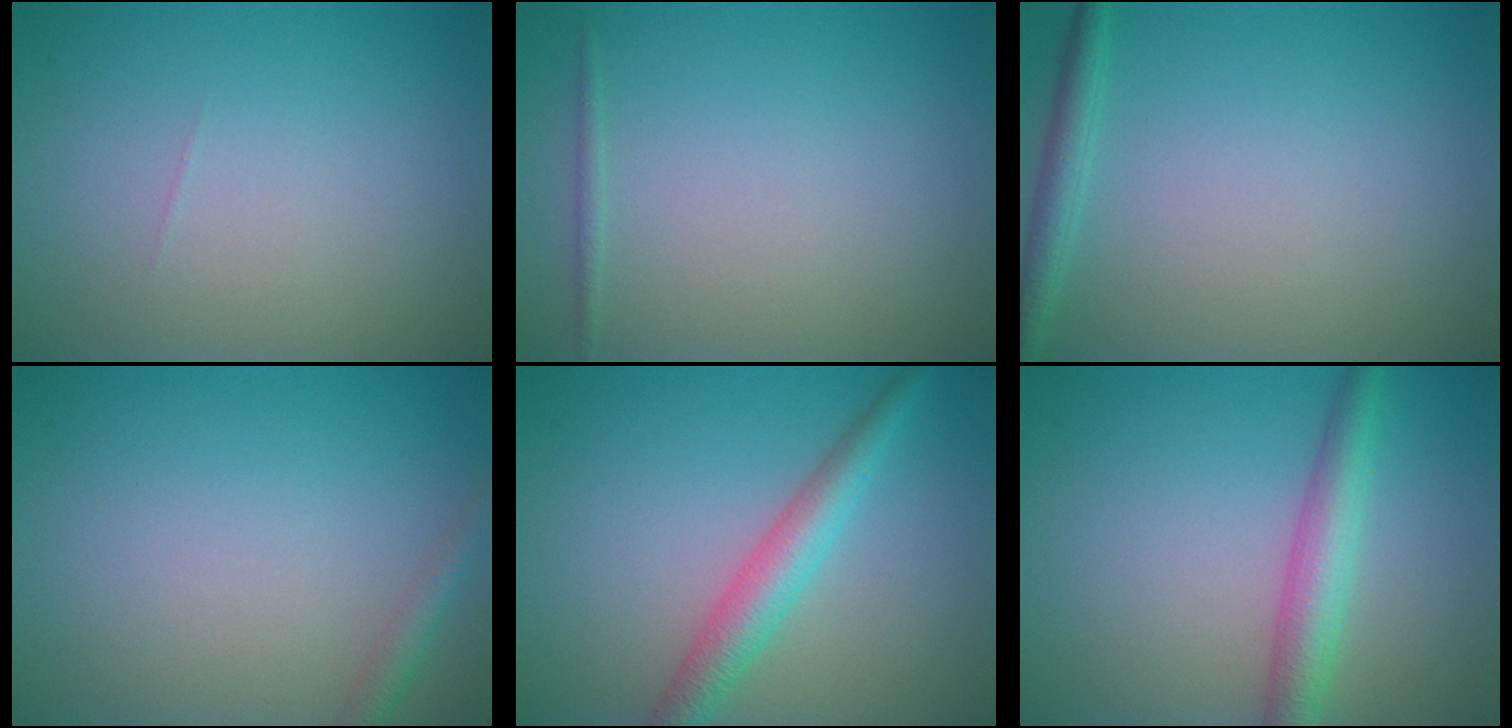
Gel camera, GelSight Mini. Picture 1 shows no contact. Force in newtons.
{"total": 0.5, "press": 0.5, "slide": 0.1}
{"total": 1.8, "press": 1.8, "slide": 0.1}
{"total": 1.5, "press": 1.5, "slide": 0.1}
{"total": 3.8, "press": 3.8, "slide": 0.1}
{"total": 3.9, "press": 3.9, "slide": 0.0}